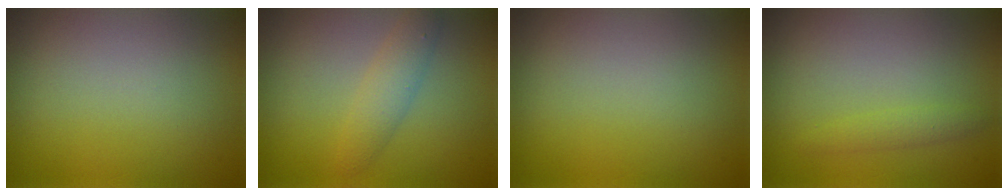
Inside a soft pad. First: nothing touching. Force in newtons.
{"total": 2.4, "press": 2.4, "slide": 0.1}
{"total": 0.0}
{"total": 1.2, "press": 1.2, "slide": 0.1}